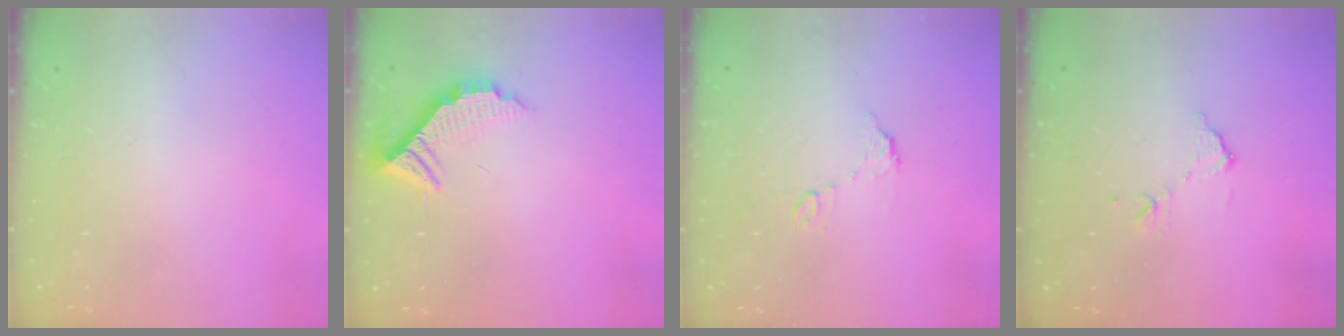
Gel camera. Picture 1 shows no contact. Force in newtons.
{"total": 11.2, "press": 11.2, "slide": 0.7}
{"total": 6.0, "press": 6.0, "slide": 0.3}
{"total": 7.5, "press": 7.5, "slide": 0.1}